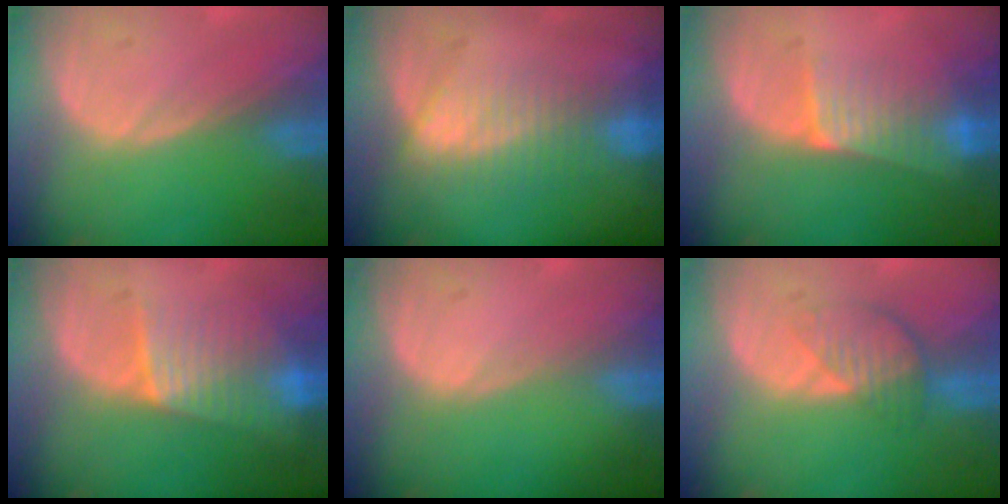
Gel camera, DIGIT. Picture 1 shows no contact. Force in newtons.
{"total": 7.1, "press": 6.2, "slide": 3.5}
{"total": 6.4, "press": 5.5, "slide": 3.3}
{"total": 6.4, "press": 6.3, "slide": 0.8}
{"total": 0.0}
{"total": 4.4, "press": 3.9, "slide": 2.0}